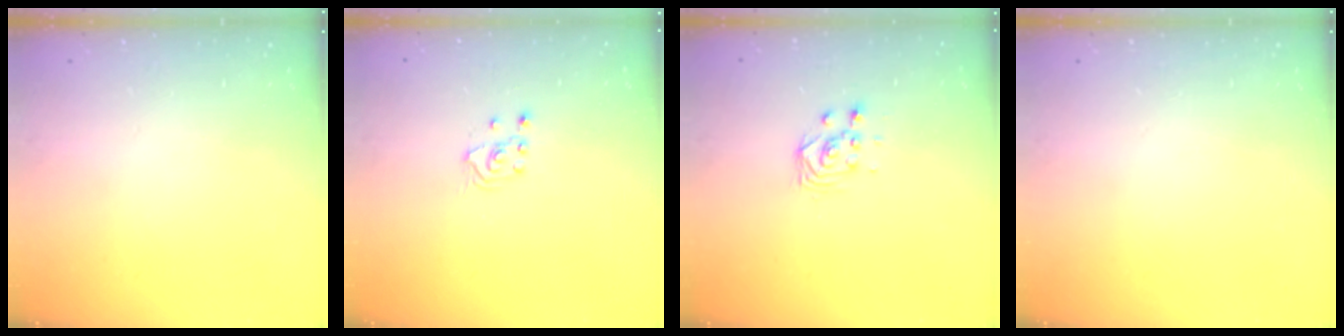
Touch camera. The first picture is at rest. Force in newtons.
{"total": 2.6, "press": 2.4, "slide": 0.8}
{"total": 3.0, "press": 3.0, "slide": 0.0}
{"total": 0.0}